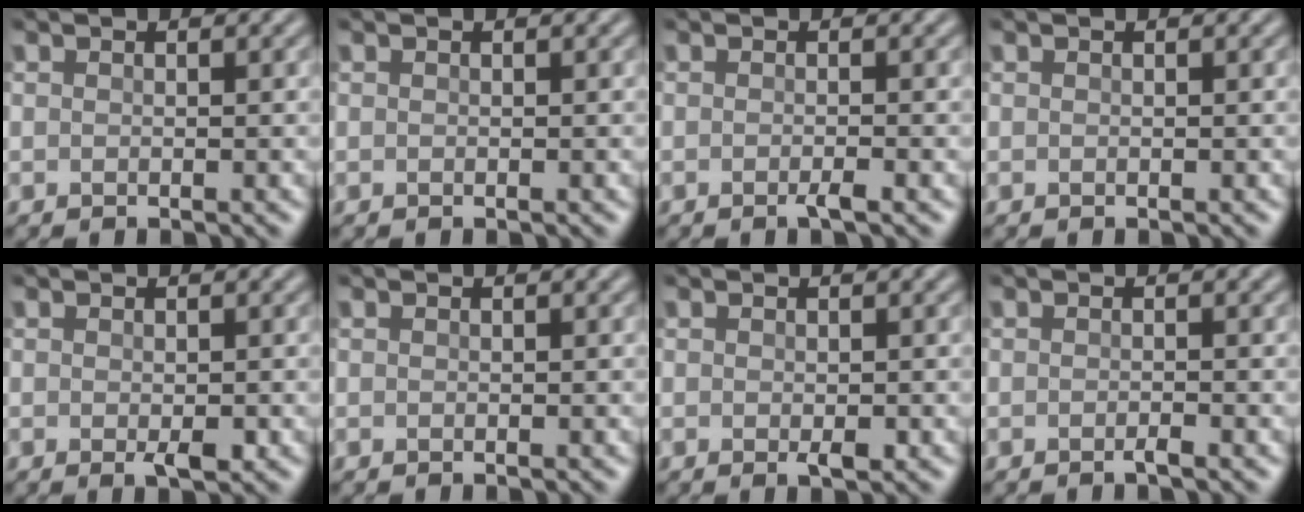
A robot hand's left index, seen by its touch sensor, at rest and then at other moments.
{"total": 0.0}
{"total": 1.1, "force": [-0.6, 0.0, 0.9], "torque": [-0.016, -0.003, -0.013]}
{"total": 0.0}
{"total": 1.5, "force": [-0.5, 0.5, 1.3], "torque": [-0.022, -0.006, -0.006]}
{"total": 0.0}
{"total": 1.1, "force": [-0.3, 0.4, 1.0], "torque": [-0.017, -0.003, -0.003]}
{"total": 0.7, "force": [-0.5, 0.0, 0.5], "torque": [-0.010, 0.000, -0.010]}